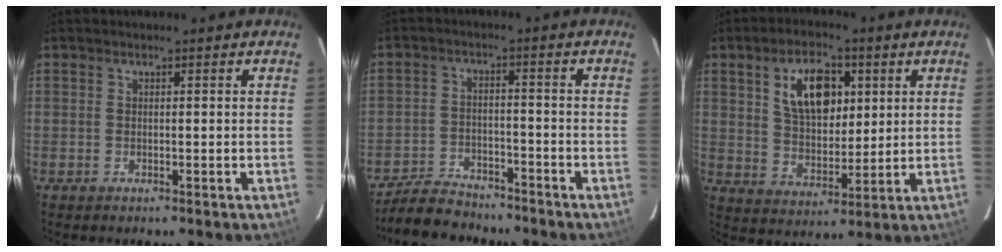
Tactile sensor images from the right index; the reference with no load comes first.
{"total": 8.9, "force": [-8.0, 3.0, 2.2], "torque": [-0.079, 0.004, -0.129]}
{"total": 11.8, "force": [4.2, 6.7, 8.7], "torque": [-0.151, 0.019, 0.081]}